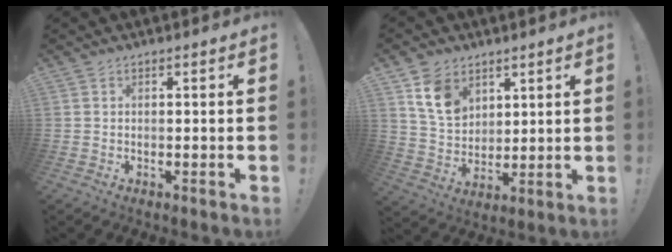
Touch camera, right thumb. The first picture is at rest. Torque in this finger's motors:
{"motor_torque": [-0.18, 0.66, 0.66, 0.40, 0.03]}